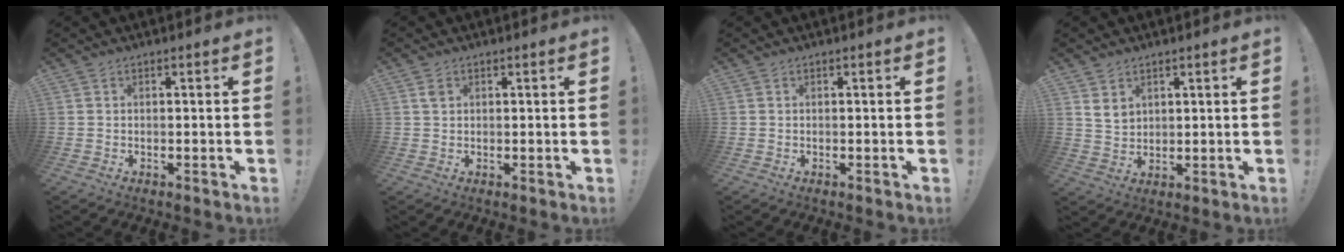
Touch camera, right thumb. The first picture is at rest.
{"total": 1.5, "force": [0.9, 1.0, 0.7], "torque": [-0.004, -0.004, 0.014]}
{"total": 0.0}
{"total": 5.0, "force": [3.0, 3.4, 2.1], "torque": [-0.030, -0.015, 0.057]}